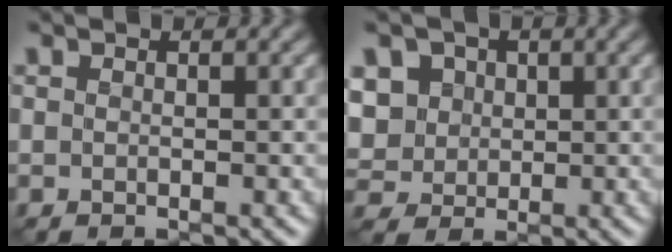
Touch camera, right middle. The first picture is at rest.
{"total": 7.4, "force": [2.3, 6.1, 3.4], "torque": [-0.071, 0.017, 0.029]}